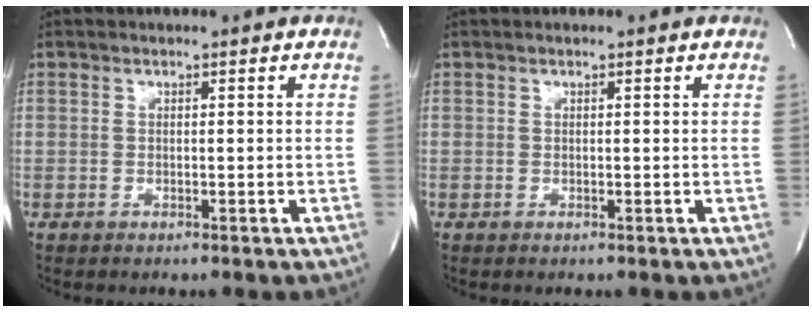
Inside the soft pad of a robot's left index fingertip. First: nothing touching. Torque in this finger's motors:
{"motor_torque": [0.07, -0.09, -0.10, -0.04]}